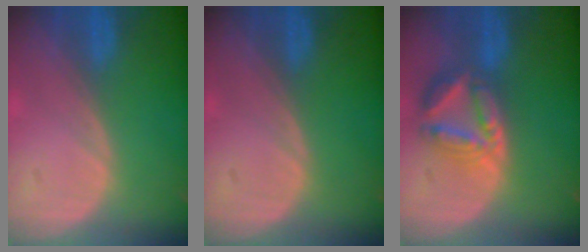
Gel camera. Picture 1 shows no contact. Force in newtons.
{"total": 0.0}
{"total": 8.0, "press": 6.9, "slide": 4.0}